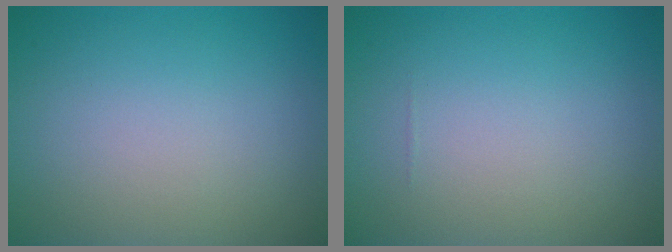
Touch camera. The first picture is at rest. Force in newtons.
{"total": 0.0}